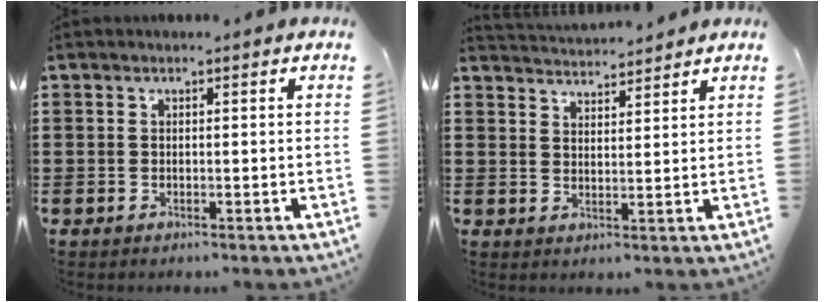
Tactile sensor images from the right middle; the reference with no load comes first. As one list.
[{"total": 3.2, "force": [3.2, 0.0, -0.2], "torque": [-0.007, -0.013, 0.058]}]